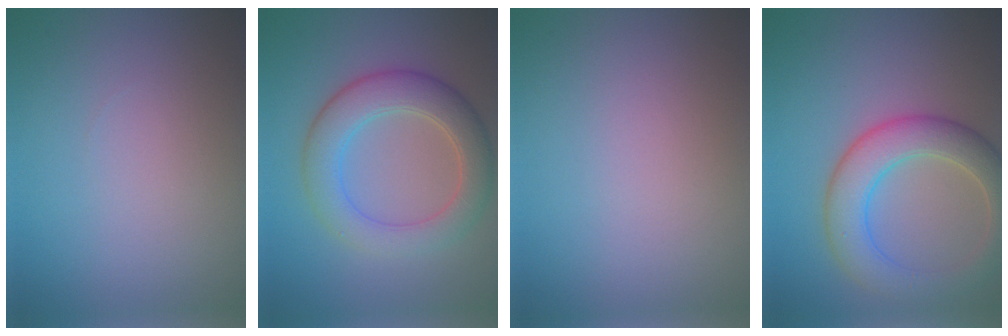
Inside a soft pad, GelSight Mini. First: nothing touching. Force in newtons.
{"total": 5.5, "press": 5.5, "slide": 0.0}
{"total": 0.0}
{"total": 6.1, "press": 6.1, "slide": 0.3}